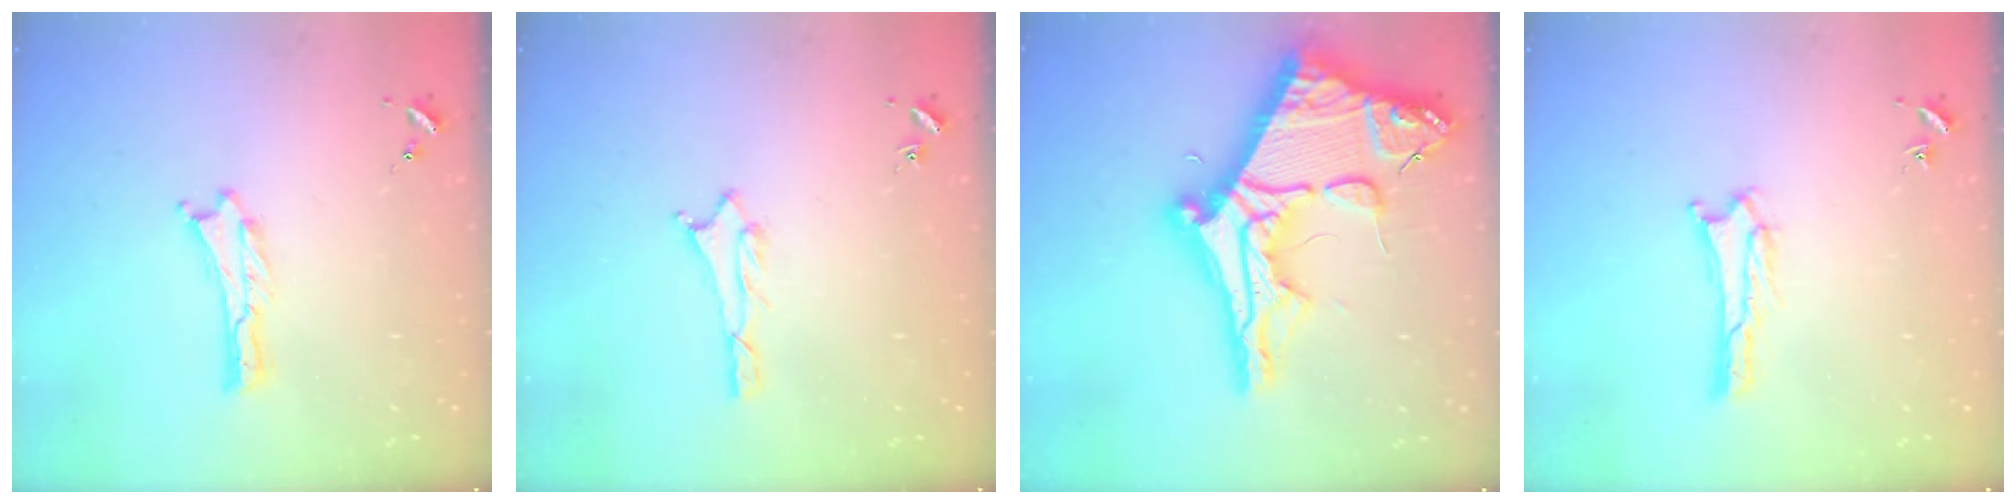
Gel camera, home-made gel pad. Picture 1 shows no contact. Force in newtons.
{"total": 1.0, "press": 1.0, "slide": 0.1}
{"total": 17.5, "press": 17.5, "slide": 1.7}
{"total": 0.8, "press": 0.8, "slide": 0.1}